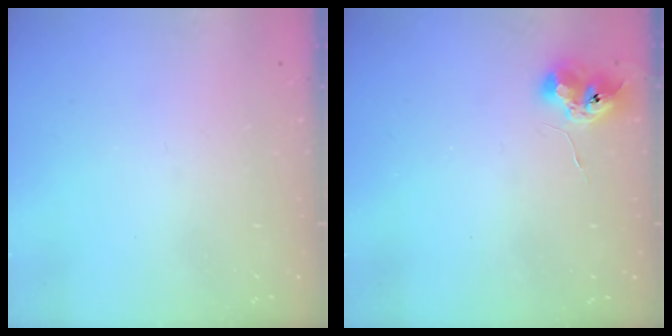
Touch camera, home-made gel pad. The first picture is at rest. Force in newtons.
{"total": 8.0, "press": 7.9, "slide": 0.8}